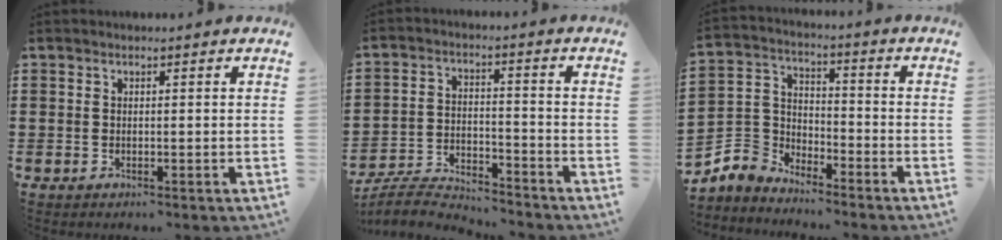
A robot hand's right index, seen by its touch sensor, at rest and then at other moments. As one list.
[{"total": 5.1, "force": [-5.1, 0.5, 0.8], "torque": [-0.030, 0.000, -0.104]}, {"total": 4.6, "force": [-3.7, 2.8, -0.1], "torque": [-0.040, -0.004, -0.085]}]